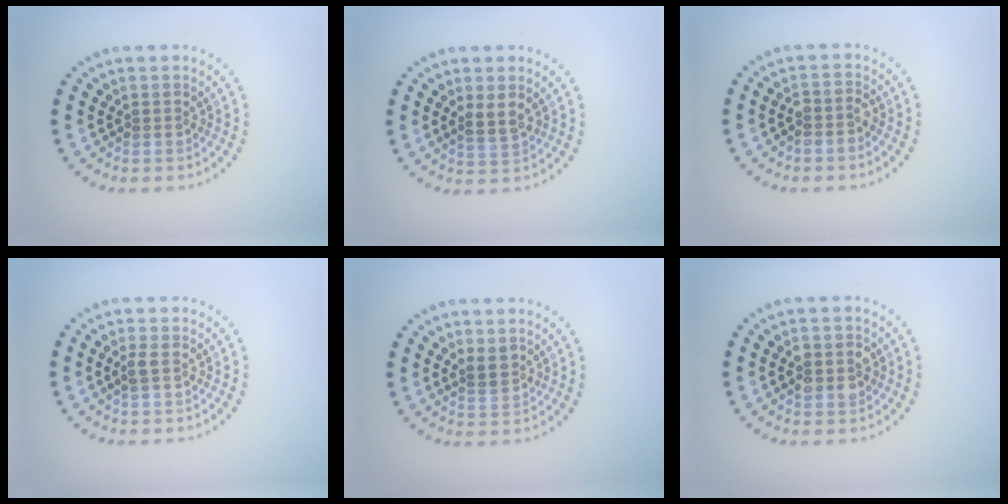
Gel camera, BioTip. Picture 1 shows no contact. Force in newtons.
{"total": 1.9, "press": 1.6, "slide": 1.0}
{"total": 1.7, "press": 1.5, "slide": 0.9}
{"total": 0.9, "press": 0.9, "slide": 0.2}
{"total": 1.6, "press": 1.4, "slide": 0.8}
{"total": 2.3, "press": 2.2, "slide": 0.4}